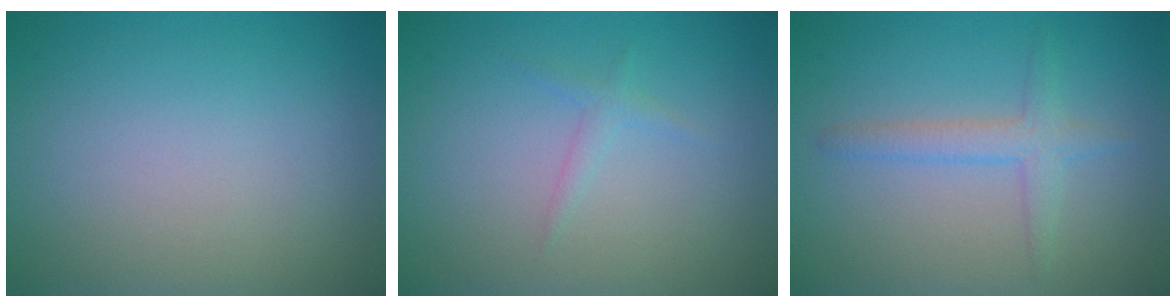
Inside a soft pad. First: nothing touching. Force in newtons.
{"total": 0.9, "press": 0.9, "slide": 0.1}
{"total": 2.3, "press": 2.3, "slide": 0.1}